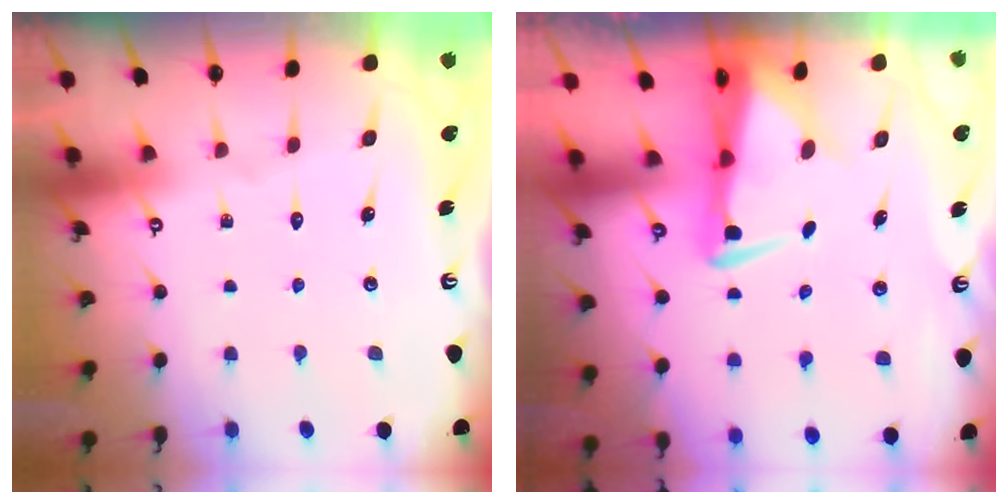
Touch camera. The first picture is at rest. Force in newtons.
{"total": 3.9, "press": 3.9, "slide": 0.7}